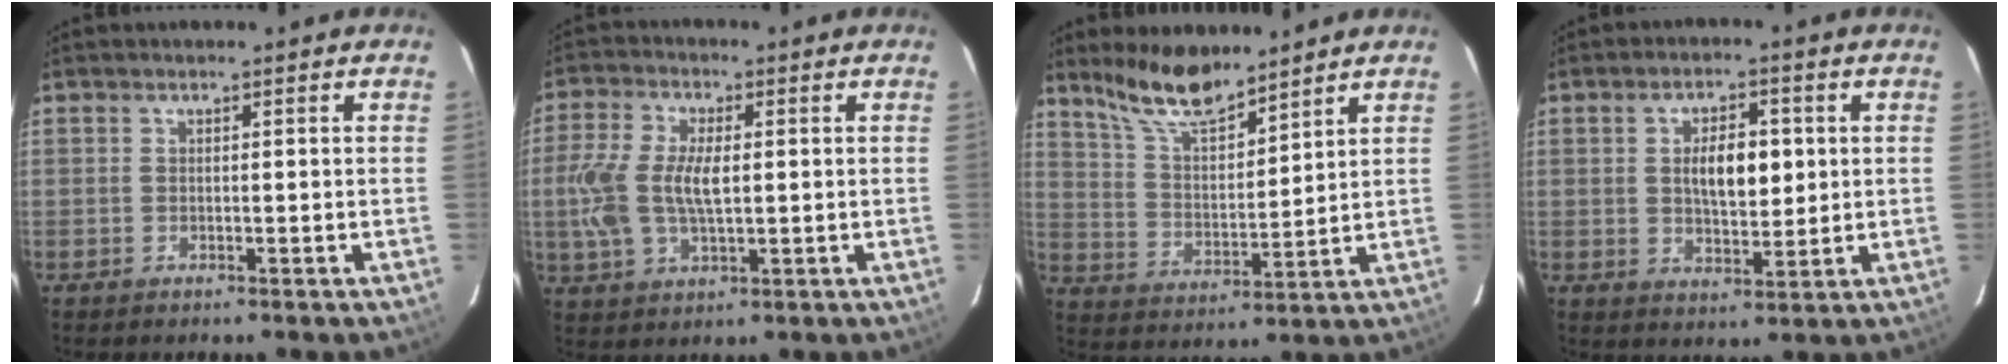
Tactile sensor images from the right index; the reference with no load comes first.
{"total": 10.4, "force": [0.2, 4.7, 9.3], "torque": [-0.199, 0.003, 0.002]}
{"total": 11.0, "force": [9.3, 2.7, 5.2], "torque": [-0.098, -0.001, 0.180]}
{"total": 7.7, "force": [1.2, 3.7, 6.6], "torque": [-0.114, 0.007, 0.025]}